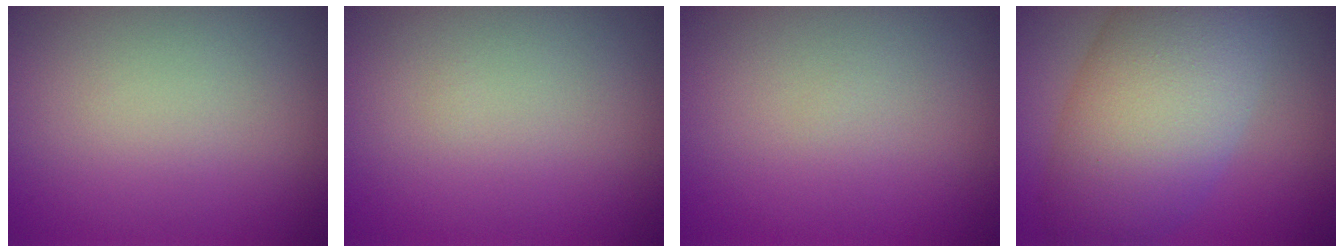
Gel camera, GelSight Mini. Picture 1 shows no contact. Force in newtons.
{"total": 0.0}
{"total": 0.0}
{"total": 10.4, "press": 10.4, "slide": 0.2}